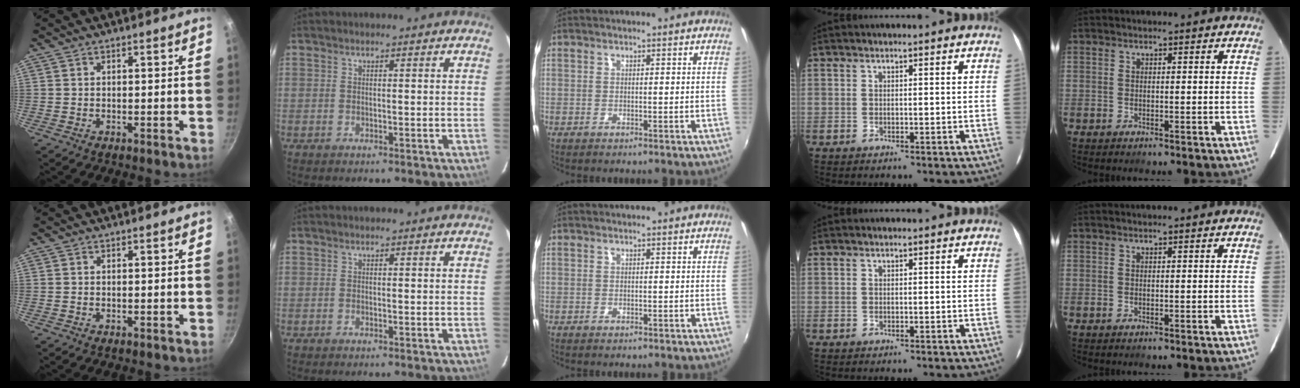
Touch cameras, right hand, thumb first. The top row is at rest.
{}